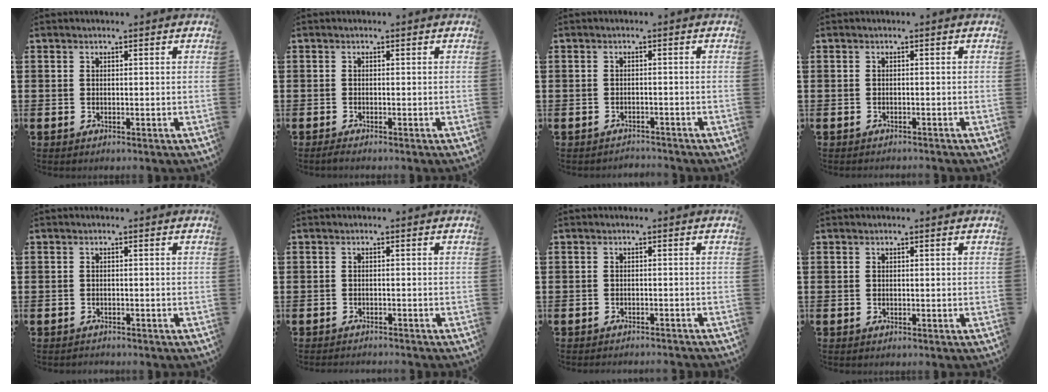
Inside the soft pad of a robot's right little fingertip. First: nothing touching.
{"total": 0.6, "force": [-0.4, 0.0, 0.5], "torque": [-0.007, -0.002, -0.008]}
{"total": 1.2, "force": [-1.2, 0.0, -0.1], "torque": [-0.003, 0.003, -0.027]}
{"total": 0.5, "force": [-0.5, 0.0, -0.1], "torque": [0.000, -0.002, -0.010]}
{"total": 0.6, "force": [-0.6, 0.1, 0.0], "torque": [-0.002, -0.002, -0.012]}
{"total": 0.8, "force": [-0.8, -0.1, -0.1], "torque": [0.000, 0.000, -0.017]}
{"total": 1.0, "force": [-1.0, -0.1, -0.1], "torque": [0.000, 0.002, -0.021]}
{"total": 0.0}